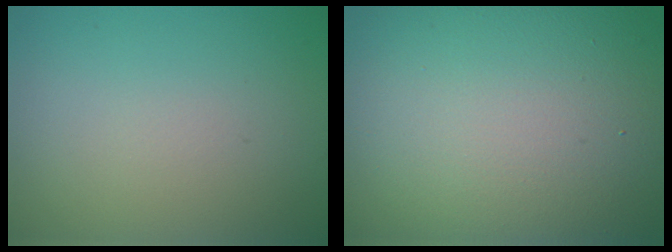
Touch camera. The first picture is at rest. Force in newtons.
{"total": 18.8, "press": 18.7, "slide": 1.6}